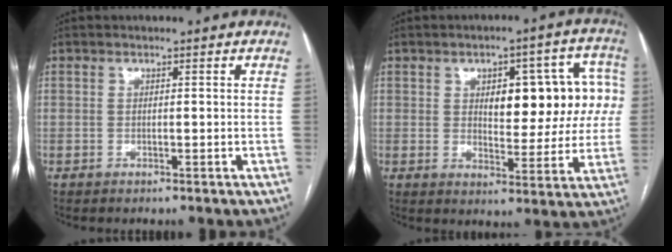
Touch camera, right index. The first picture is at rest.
{"total": 13.0, "force": [2.5, 5.7, 11.4], "torque": [-0.130, 0.035, 0.040]}